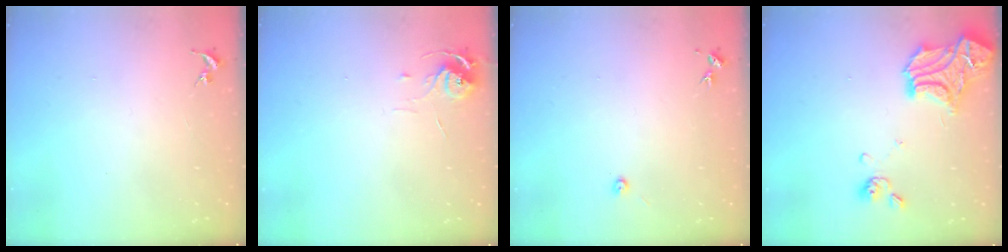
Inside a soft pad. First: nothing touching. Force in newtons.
{"total": 5.9, "press": 5.9, "slide": 0.5}
{"total": 2.0, "press": 2.0, "slide": 0.3}
{"total": 17.6, "press": 17.6, "slide": 1.7}